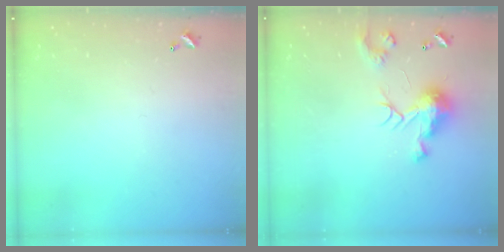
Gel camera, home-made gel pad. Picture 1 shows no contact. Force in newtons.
{"total": 9.7, "press": 9.7, "slide": 0.8}